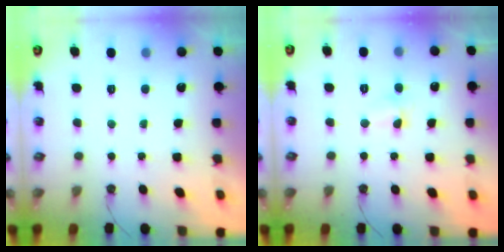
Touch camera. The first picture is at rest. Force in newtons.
{"total": 2.9, "press": 2.7, "slide": 1.0}